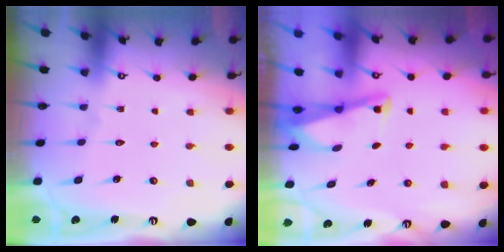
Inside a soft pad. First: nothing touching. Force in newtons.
{"total": 2.0, "press": 2.0, "slide": 0.4}